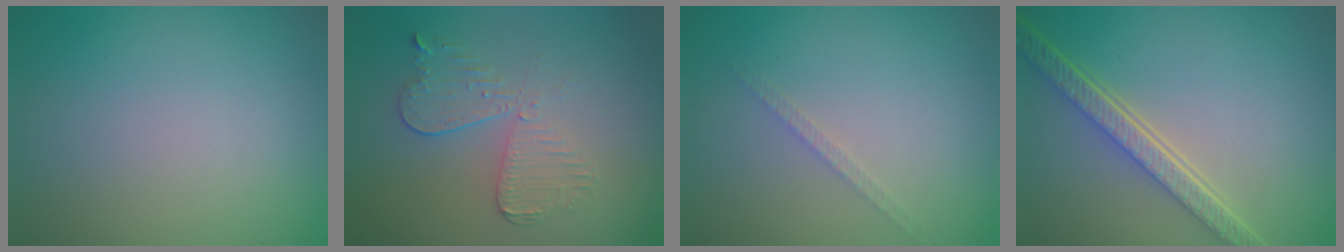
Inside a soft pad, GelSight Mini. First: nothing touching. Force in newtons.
{"total": 3.4, "press": 3.0, "slide": 1.7}
{"total": 1.1, "press": 1.1, "slide": 0.2}
{"total": 5.5, "press": 4.0, "slide": 3.8}